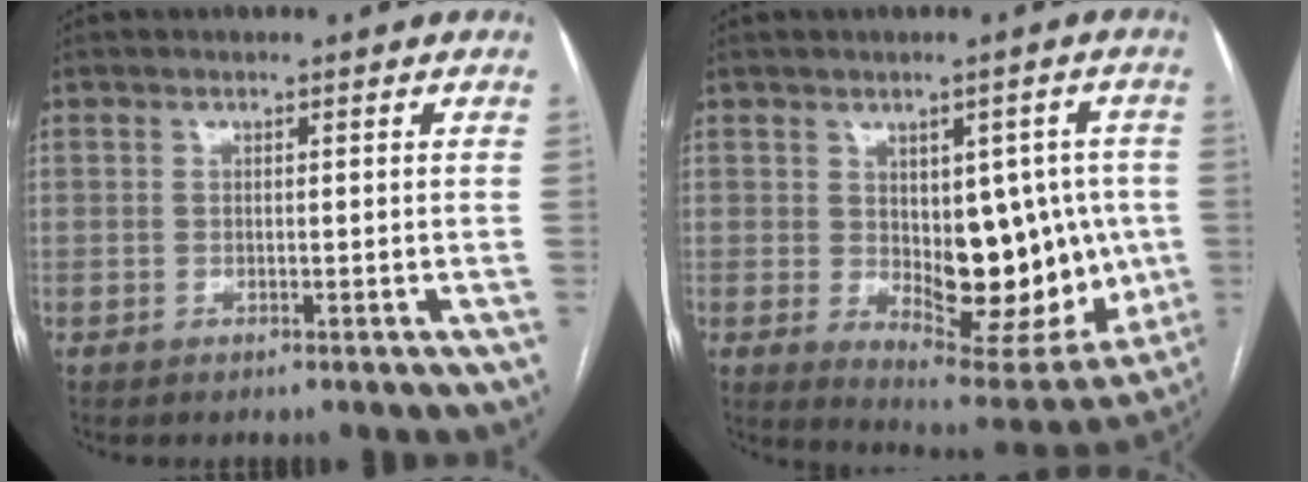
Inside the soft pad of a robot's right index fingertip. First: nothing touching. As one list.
[{"total": 16.5, "force": [-0.9, 7.7, 14.6], "torque": [-0.195, 0.000, 0.012]}]